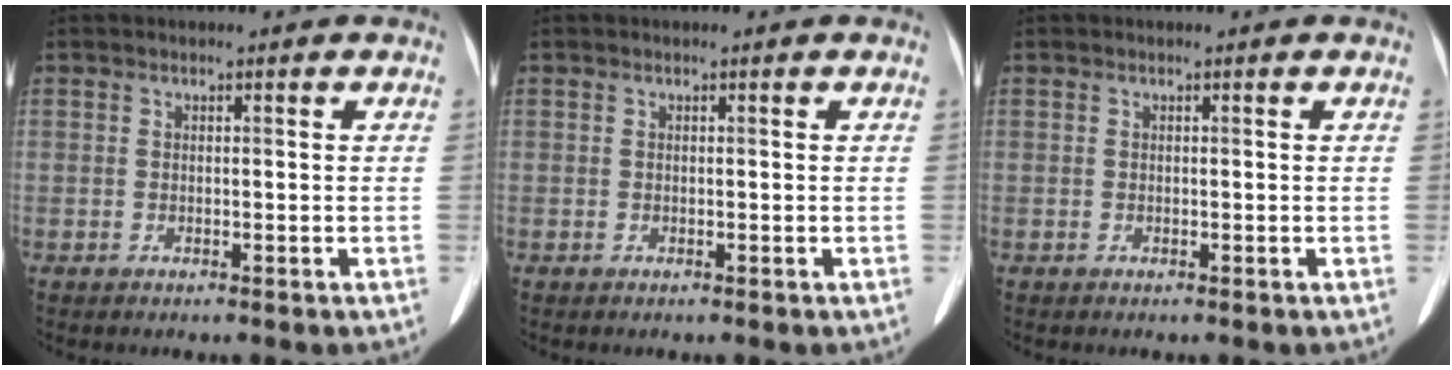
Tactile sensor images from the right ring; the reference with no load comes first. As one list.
[{"total": 0.0}, {"total": 0.0}]